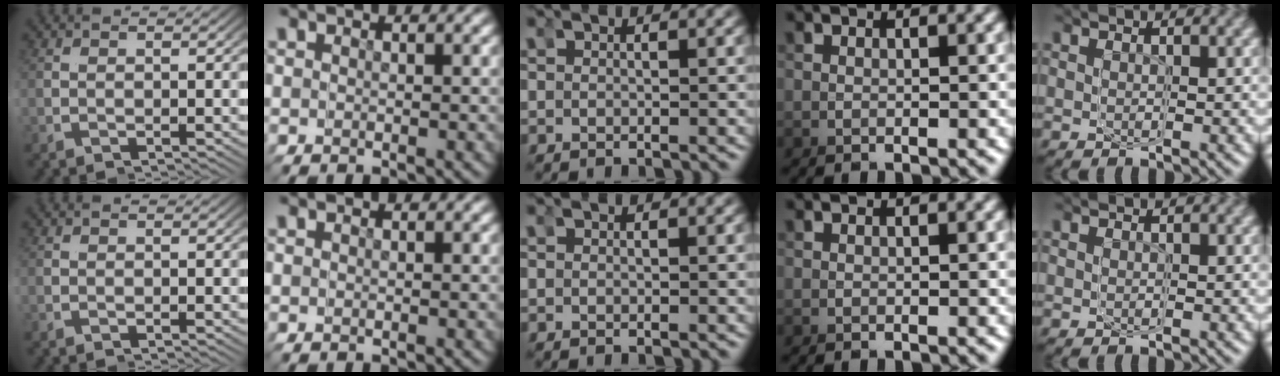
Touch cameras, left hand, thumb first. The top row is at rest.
{}